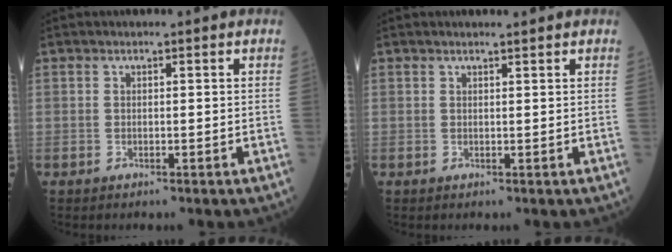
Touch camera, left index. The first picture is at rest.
{"total": 1.1, "force": [1.0, -0.2, 0.4], "torque": [-0.008, 0.001, 0.019]}